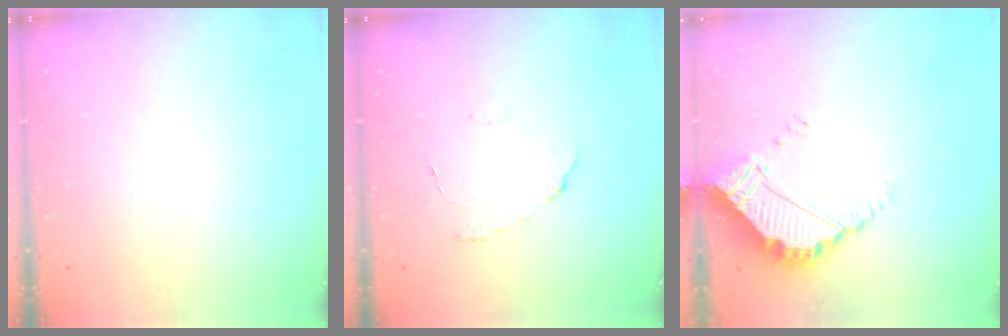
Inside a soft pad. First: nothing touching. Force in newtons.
{"total": 4.5, "press": 4.5, "slide": 0.4}
{"total": 5.7, "press": 5.7, "slide": 0.5}